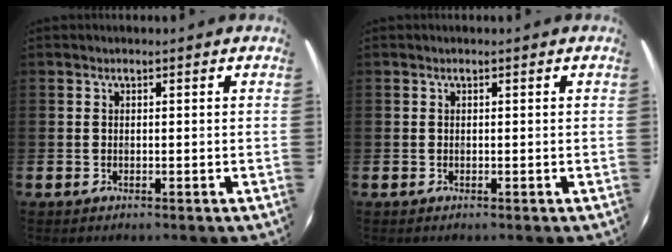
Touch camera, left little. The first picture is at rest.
{"total": 0.0}